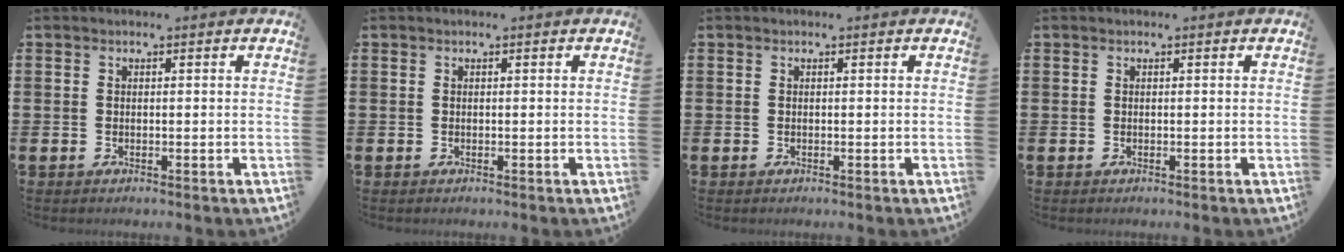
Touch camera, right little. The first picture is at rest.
{"total": 0.0}
{"total": 0.0}
{"total": 0.0}